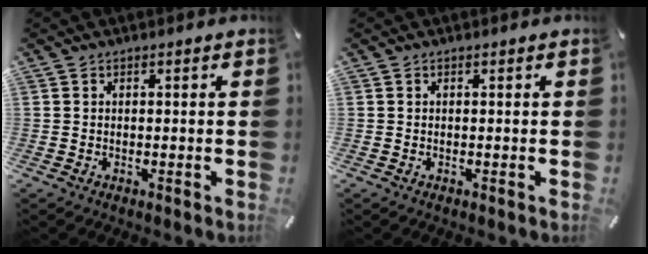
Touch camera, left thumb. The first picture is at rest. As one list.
[{"total": 0.0}]